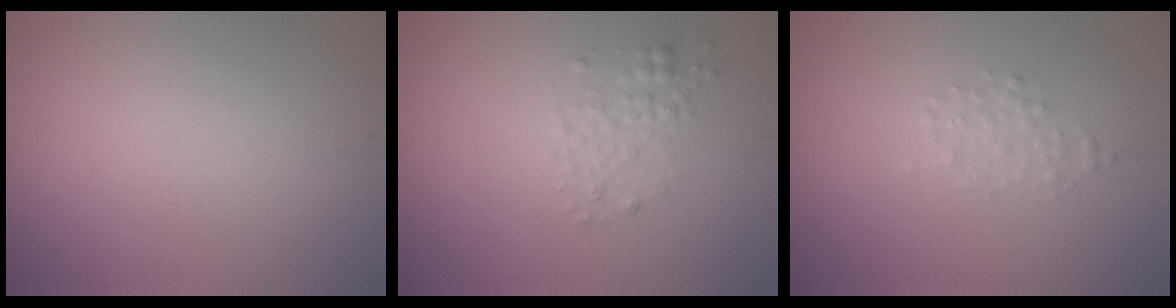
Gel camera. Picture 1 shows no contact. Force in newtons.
{"total": 1.7, "press": 1.7, "slide": 0.0}
{"total": 1.4, "press": 1.4, "slide": 0.0}